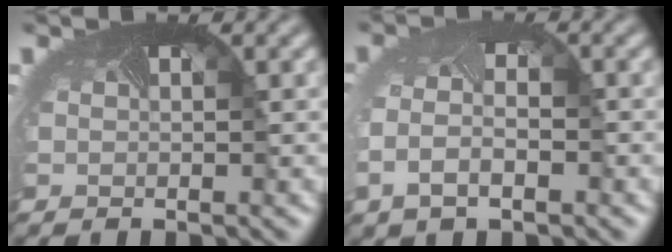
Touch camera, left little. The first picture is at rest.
{"total": 3.7, "force": [-1.1, 2.2, 2.7], "torque": [-0.077, -0.010, -0.024]}